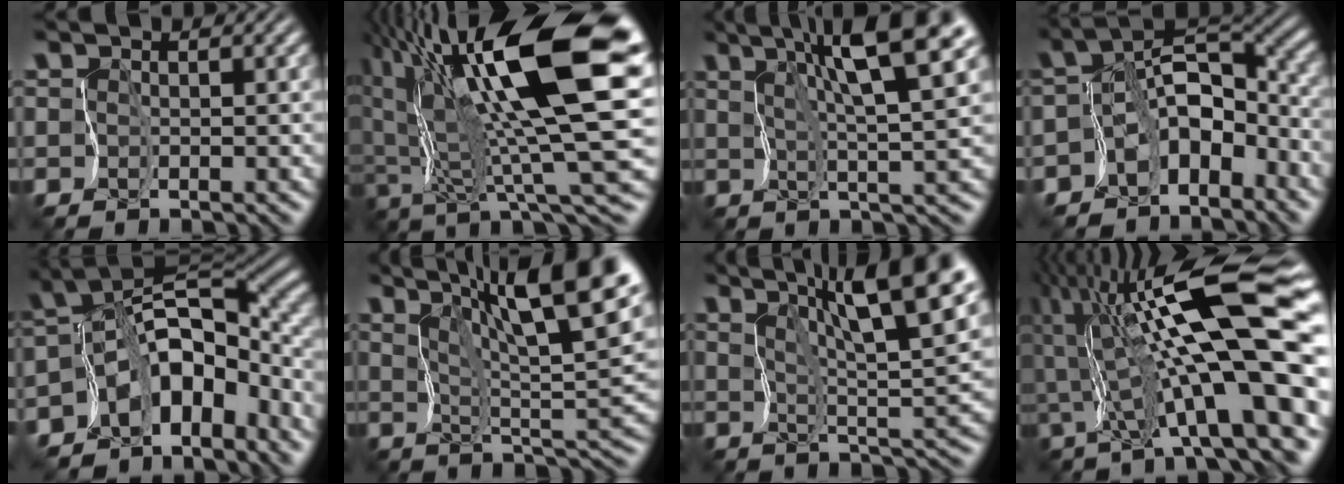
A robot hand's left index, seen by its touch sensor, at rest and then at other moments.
{"total": 17.7, "force": [6.8, 3.7, 16.0], "torque": [-0.291, 0.023, 0.123]}
{"total": 9.7, "force": [4.7, 1.0, 8.4], "torque": [-0.130, 0.011, 0.077]}
{"total": 7.5, "force": [-4.6, 4.3, 4.1], "torque": [-0.057, 0.000, -0.083]}
{"total": 10.4, "force": [-5.7, 6.1, 6.2], "torque": [-0.110, 0.002, -0.095]}
{"total": 13.0, "force": [7.8, 2.0, 10.2], "torque": [-0.153, 0.008, 0.121]}
{"total": 11.8, "force": [6.6, 1.7, 9.6], "torque": [-0.139, 0.012, 0.097]}
{"total": 15.0, "force": [2.4, 2.5, 14.5], "torque": [-0.237, 0.016, 0.039]}